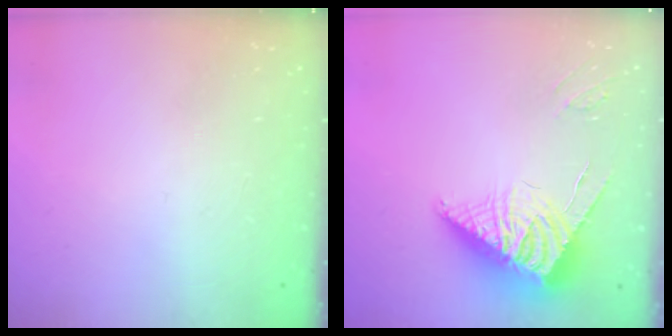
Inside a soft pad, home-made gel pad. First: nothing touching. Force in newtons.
{"total": 9.3, "press": 9.3, "slide": 1.1}